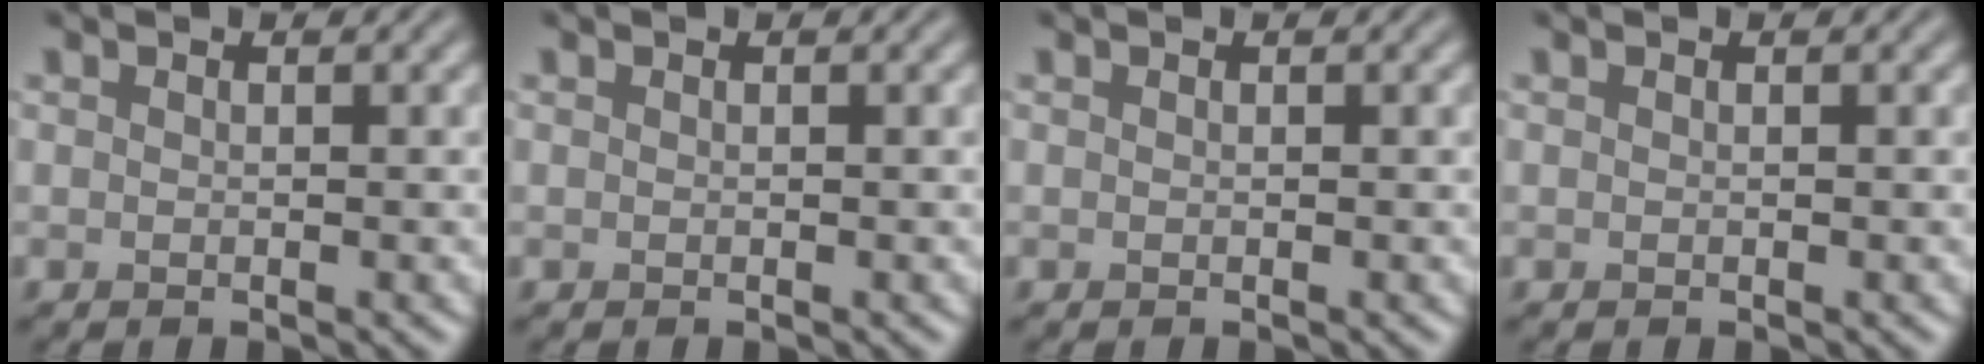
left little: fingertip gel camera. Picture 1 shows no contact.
{"total": 0.0}
{"total": 0.0}
{"total": 0.0}